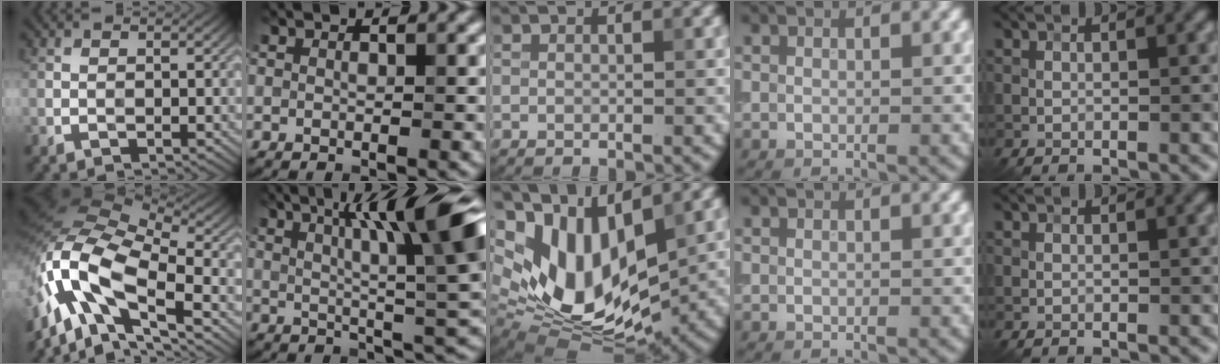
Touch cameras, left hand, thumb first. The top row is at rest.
{"thumb": {"total": 17.4, "force": [-5.7, 8.3, 14.2], "torque": [-0.323, -0.004, -0.116]}, "index": {"total": 11.8, "force": [3.9, 1.9, 10.9], "torque": [-0.150, 0.015, 0.065]}, "middle": {"total": 12.2, "force": [3.3, 6.9, 9.5], "torque": [-0.187, -0.008, 0.058]}}